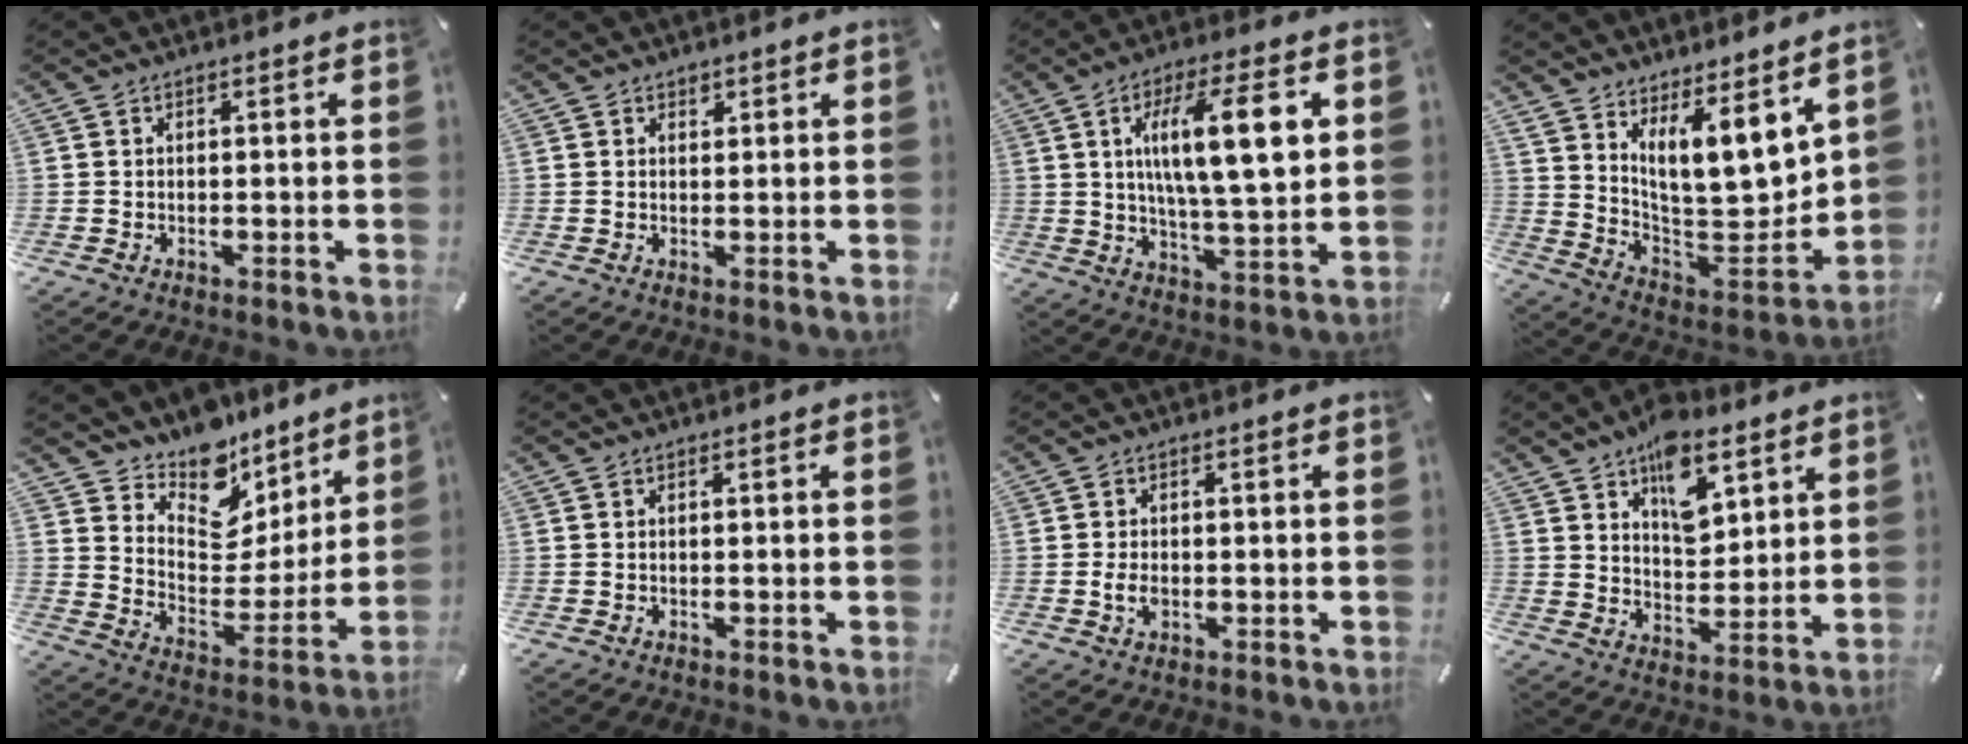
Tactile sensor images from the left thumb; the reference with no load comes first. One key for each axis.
{"total": 1.0, "fx": 0.7, "fy": 0.8, "fz": 0.1, "tx": 0.006, "ty": -0.002, "tz": 0.011}
{"total": 16.0, "fx": 4.6, "fy": 4.6, "fz": 14.6, "tx": -0.249, "ty": -0.005, "tz": 0.064}
{"total": 14.0, "fx": 8.7, "fy": 6.7, "fz": 8.8, "tx": -0.128, "ty": -0.089, "tz": 0.161}
{"total": 13.3, "fx": 11.4, "fy": 6.7, "fz": 1.1, "tx": -0.018, "ty": -0.129, "tz": 0.209}
{"total": 0.0}
{"total": 2.9, "fx": -0.5, "fy": 1.7, "fz": 2.3, "tx": -0.055, "ty": -0.002, "tz": -0.012}
{"total": 12.5, "fx": 7.8, "fy": 7.2, "fz": 6.6, "tx": -0.090, "ty": -0.038, "tz": 0.138}